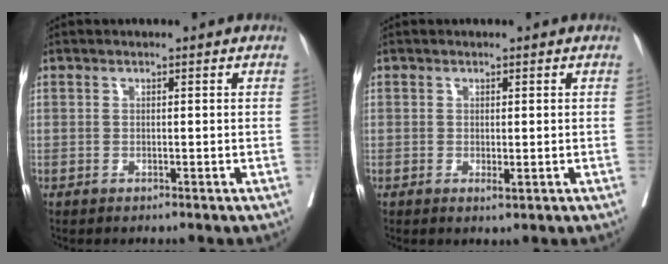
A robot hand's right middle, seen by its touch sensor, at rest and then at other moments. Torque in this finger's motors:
{"motor_torque": [0.15, -0.42, 0.05, 0.00]}